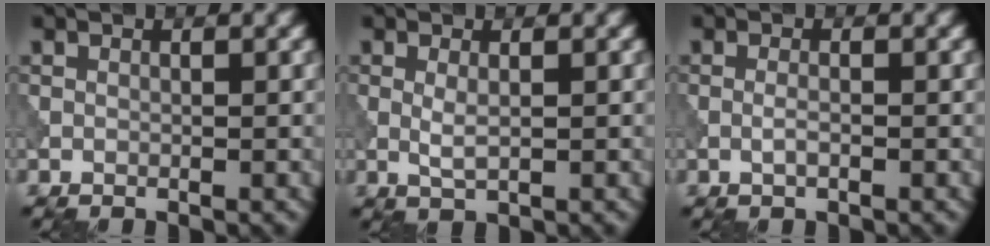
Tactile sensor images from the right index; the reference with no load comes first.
{"total": 1.5, "force": [0.1, 0.4, 1.5], "torque": [-0.035, 0.000, 0.003]}
{"total": 1.0, "force": [-0.4, 0.2, 0.9], "torque": [-0.022, 0.000, -0.009]}